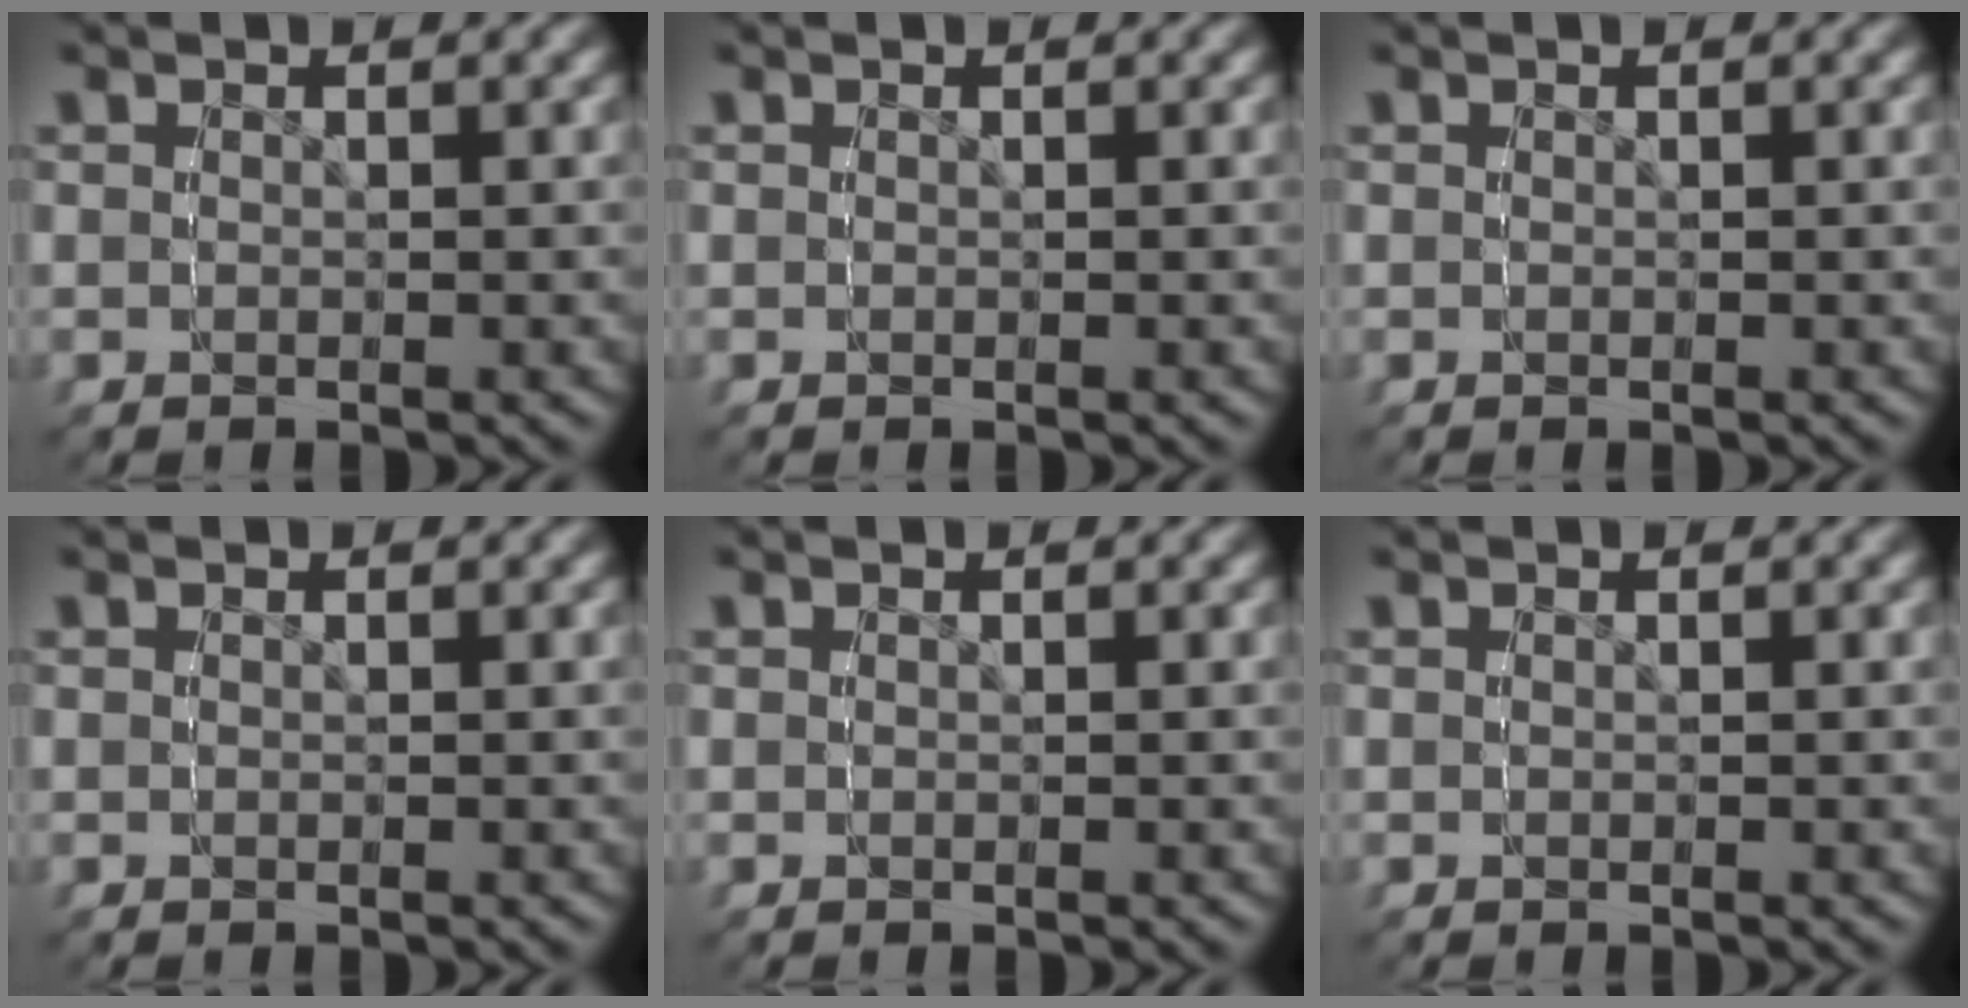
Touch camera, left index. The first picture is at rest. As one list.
[{"total": 0.0}, {"total": 0.0}, {"total": 0.0}, {"total": 0.0}, {"total": 0.0}]